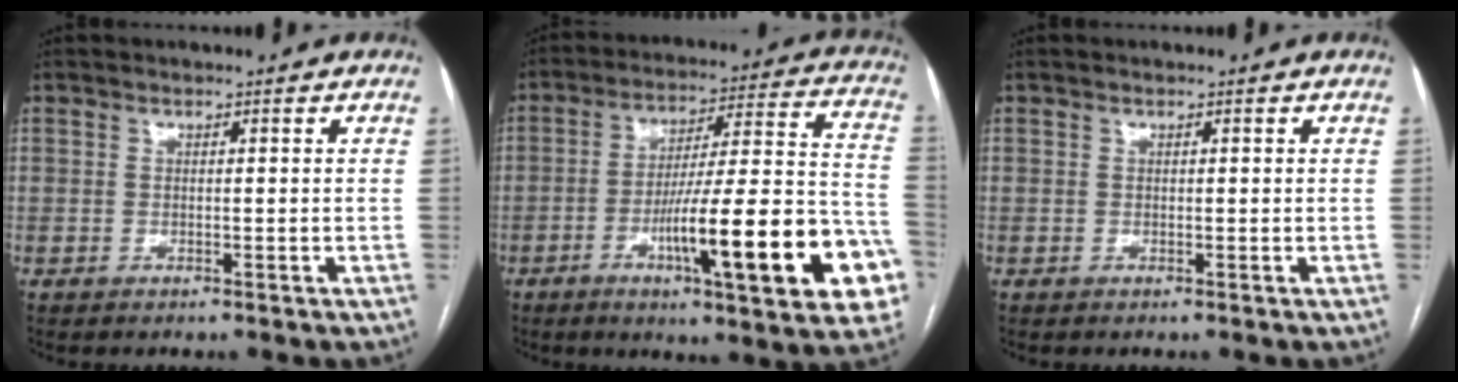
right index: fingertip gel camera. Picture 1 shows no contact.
{"total": 23.3, "force": [-8.4, 2.3, 21.6], "torque": [-0.261, 0.006, -0.118]}
{"total": 0.0}